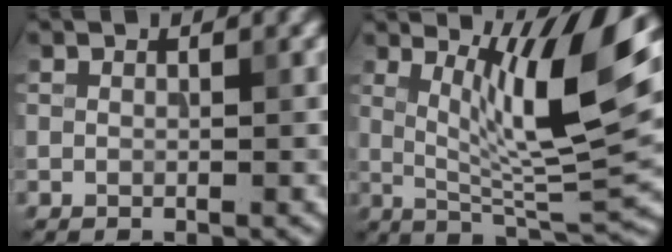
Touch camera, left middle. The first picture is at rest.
{"total": 10.5, "force": [3.5, 2.1, 9.7], "torque": [-0.149, -0.011, 0.067]}